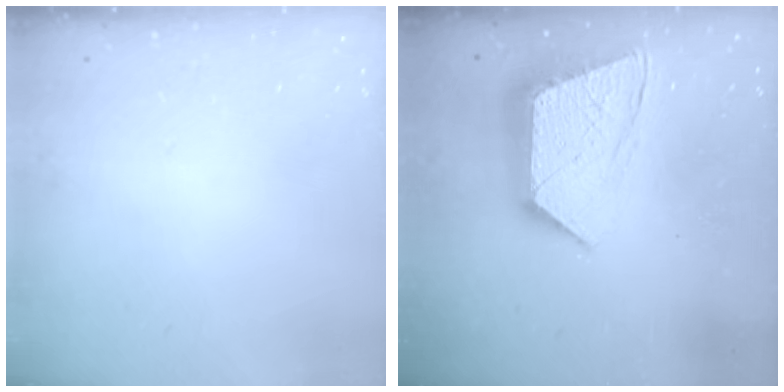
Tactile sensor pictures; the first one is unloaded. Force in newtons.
{"total": 15.4, "press": 15.3, "slide": 1.2}